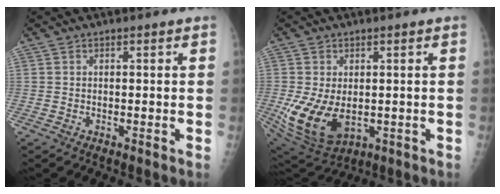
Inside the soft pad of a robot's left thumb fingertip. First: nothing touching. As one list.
[{"total": 12.3, "force": [-1.8, 7.9, 9.2], "torque": [-0.169, -0.014, -0.007]}]